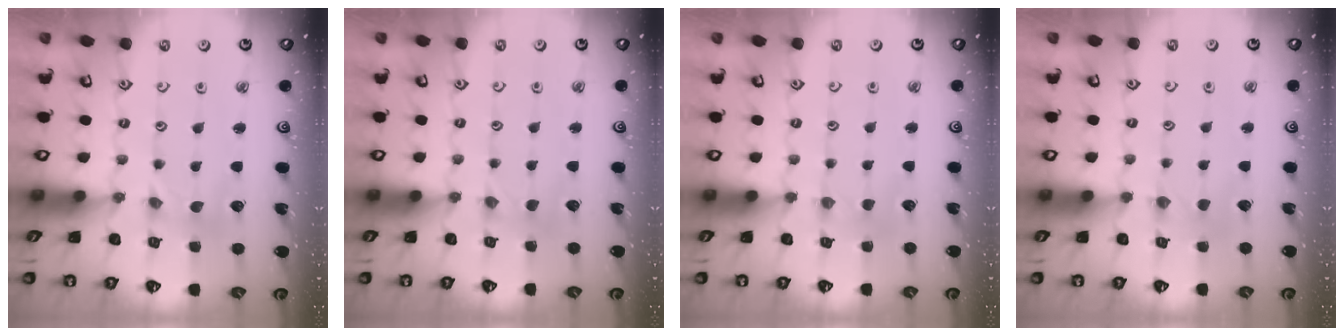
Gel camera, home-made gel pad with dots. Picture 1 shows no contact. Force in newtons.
{"total": 1.9, "press": 1.9, "slide": 0.3}
{"total": 2.8, "press": 2.7, "slide": 0.5}
{"total": 1.9, "press": 1.9, "slide": 0.3}